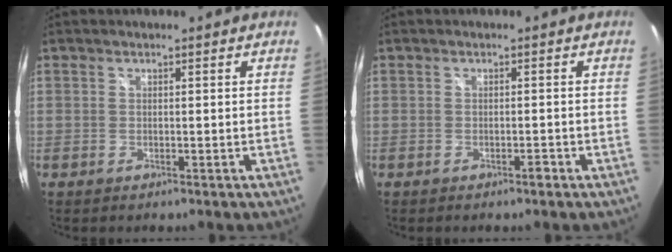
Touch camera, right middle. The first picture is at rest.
{"total": 1.1, "force": [-0.8, 0.4, 0.5], "torque": [-0.008, 0.001, -0.013]}